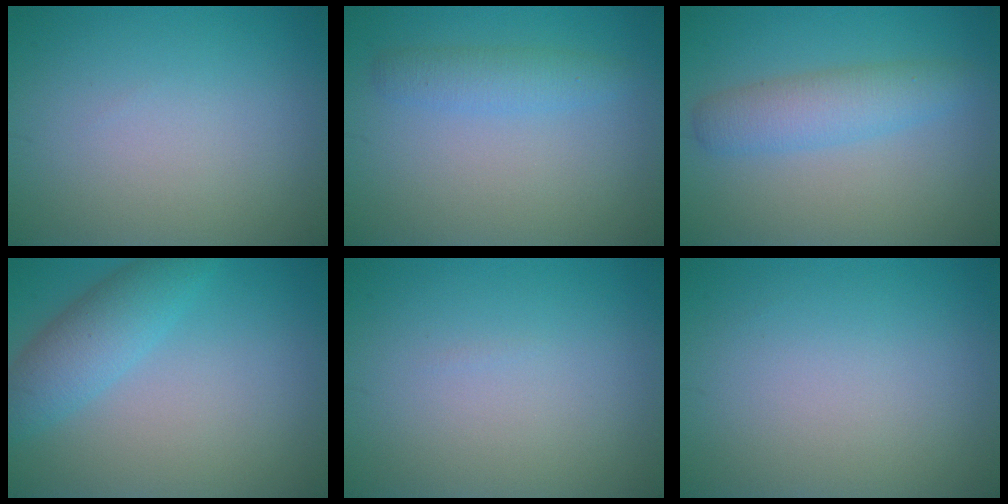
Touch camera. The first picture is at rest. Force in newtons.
{"total": 2.2, "press": 2.2, "slide": 0.2}
{"total": 3.6, "press": 3.6, "slide": 0.0}
{"total": 4.0, "press": 4.0, "slide": 0.1}
{"total": 0.0}
{"total": 0.0}